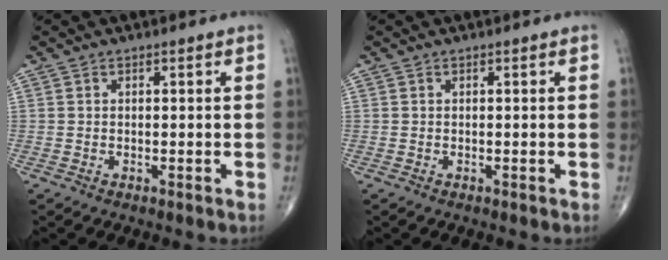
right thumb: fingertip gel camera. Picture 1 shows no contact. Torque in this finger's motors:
{"motor_torque": [0.00, 0.00, 0.00, 0.00, 0.00]}